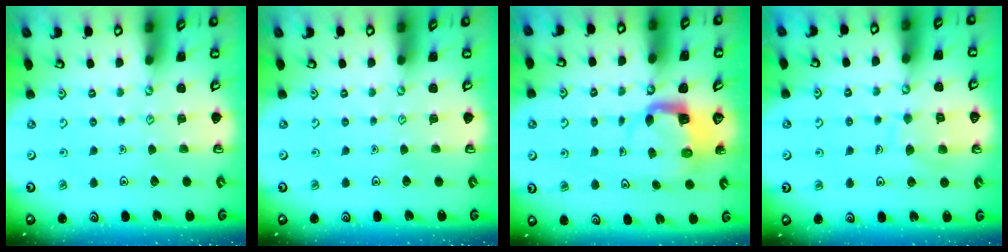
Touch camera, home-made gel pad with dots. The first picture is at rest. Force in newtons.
{"total": 0.0}
{"total": 3.9, "press": 3.9, "slide": 0.4}
{"total": 8.6, "press": 8.6, "slide": 0.7}